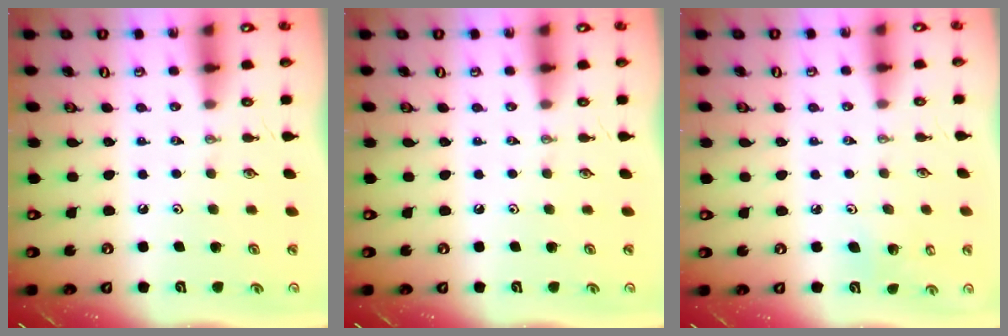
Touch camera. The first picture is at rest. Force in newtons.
{"total": 0.0}
{"total": 4.7, "press": 4.3, "slide": 1.7}